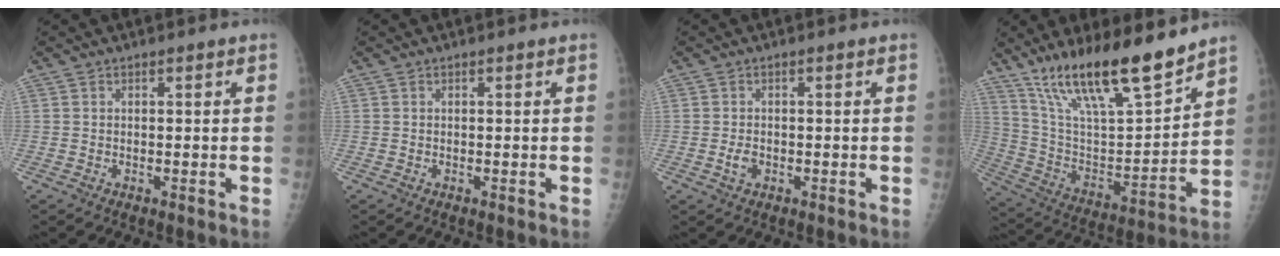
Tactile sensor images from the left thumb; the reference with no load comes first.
{"total": 0.0}
{"total": 1.9, "force": [-0.6, 1.3, 1.3], "torque": [-0.023, 0.002, -0.009]}
{"total": 21.1, "force": [16.0, 4.5, 12.9], "torque": [-0.198, -0.075, 0.292]}